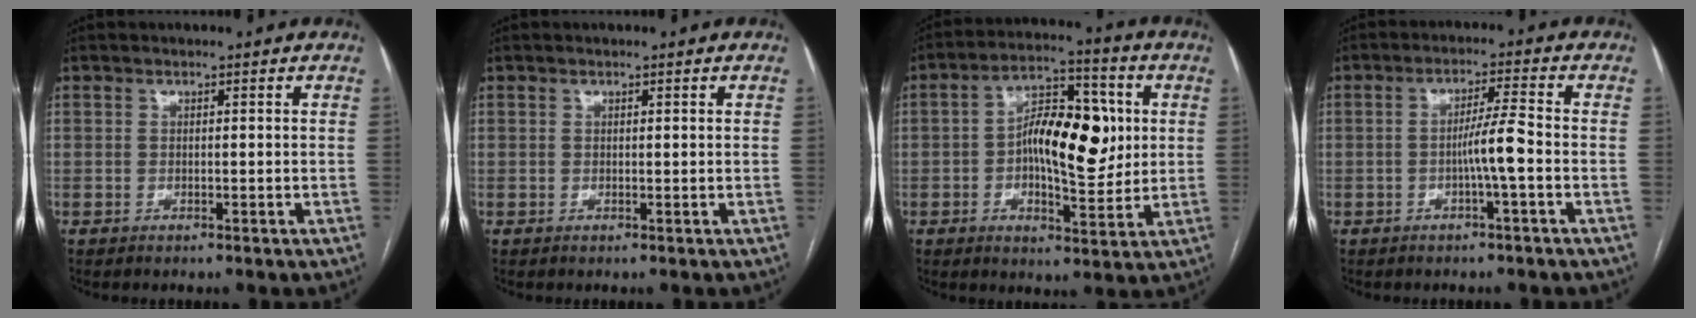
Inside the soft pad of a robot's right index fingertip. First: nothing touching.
{"total": 0.0}
{"total": 13.3, "force": [0.9, 5.3, 12.1], "torque": [-0.196, 0.024, 0.015]}
{"total": 4.7, "force": [-1.3, -0.6, 4.5], "torque": [-0.080, 0.004, -0.025]}